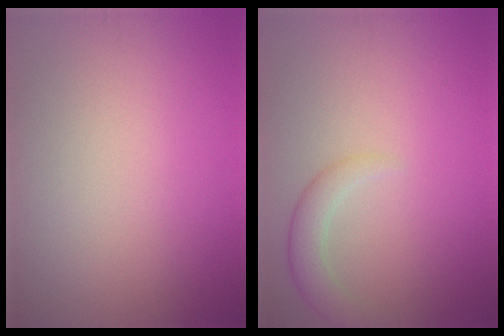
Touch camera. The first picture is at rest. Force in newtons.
{"total": 2.4, "press": 2.4, "slide": 0.2}